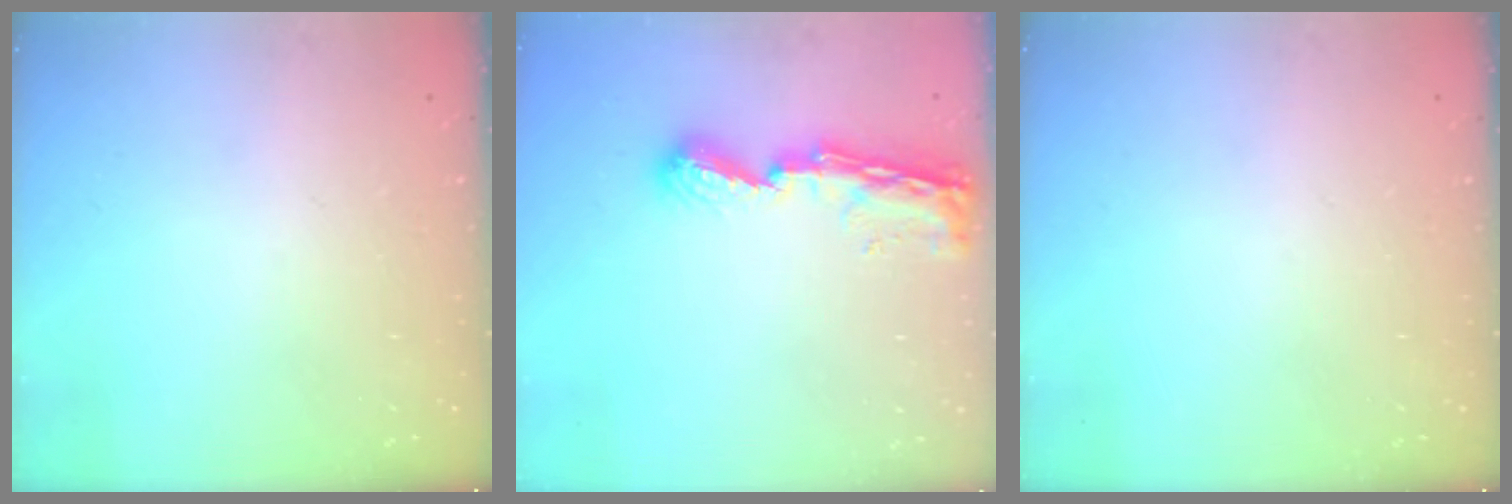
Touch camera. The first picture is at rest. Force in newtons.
{"total": 8.9, "press": 8.9, "slide": 0.9}
{"total": 0.0}